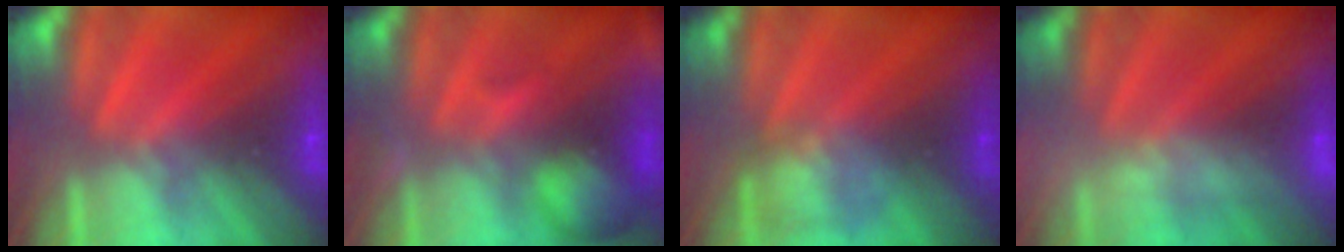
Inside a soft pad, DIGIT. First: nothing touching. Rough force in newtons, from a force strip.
{"total": 7.0}
{"total": 2.3}
{"total": 2.4}